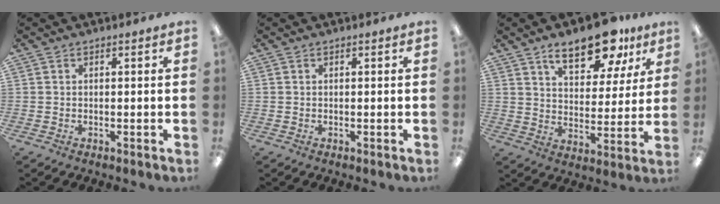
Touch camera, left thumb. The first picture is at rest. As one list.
[{"total": 0.0}, {"total": 15.5, "force": [10.4, 6.9, 9.2], "torque": [-0.133, -0.047, 0.176]}]